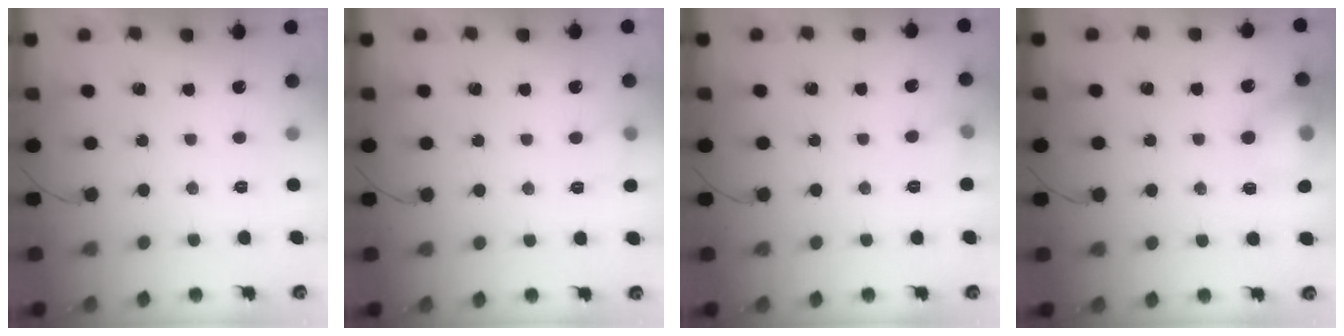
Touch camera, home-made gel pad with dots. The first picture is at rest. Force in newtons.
{"total": 3.7, "press": 3.6, "slide": 0.9}
{"total": 5.5, "press": 5.4, "slide": 1.2}
{"total": 13.8, "press": 13.7, "slide": 2.0}